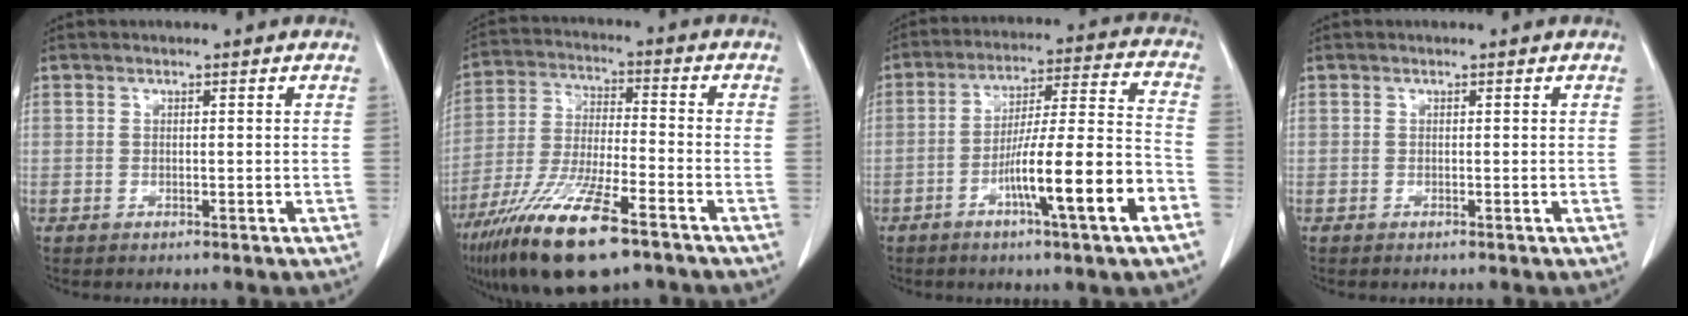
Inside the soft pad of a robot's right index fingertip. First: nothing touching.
{"total": 16.4, "force": [-10.5, 2.8, 12.3], "torque": [-0.257, -0.039, -0.192]}
{"total": 15.2, "force": [-6.4, 0.1, 13.8], "torque": [-0.230, 0.002, -0.100]}
{"total": 0.0}